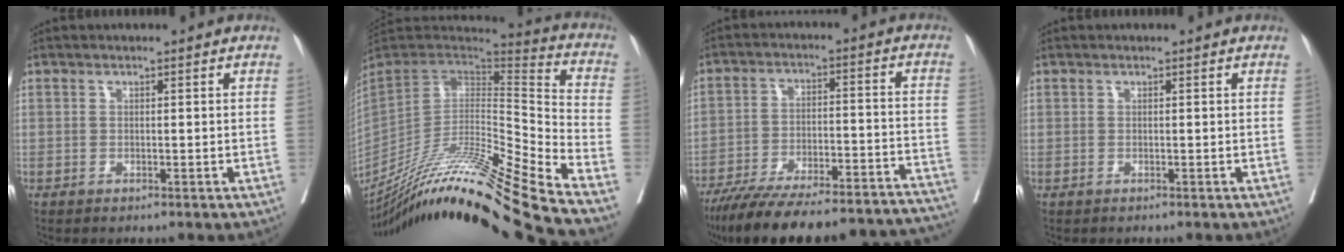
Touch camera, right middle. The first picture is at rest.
{"total": 29.9, "force": [-23.9, -1.9, 17.8], "torque": [-0.263, -0.050, -0.406]}
{"total": 30.2, "force": [-26.9, 4.8, 12.8], "torque": [-0.151, -0.015, -0.370]}
{"total": 0.0}